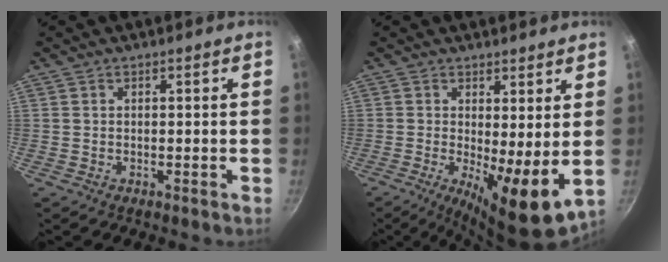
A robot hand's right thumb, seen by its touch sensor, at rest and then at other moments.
{"total": 10.1, "force": [0.1, 3.1, 9.6], "torque": [-0.137, -0.022, 0.005]}